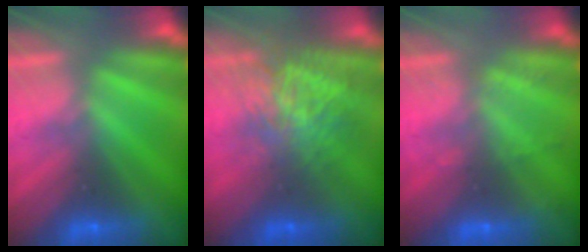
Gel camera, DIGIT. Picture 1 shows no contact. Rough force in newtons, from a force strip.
{"total": 7.6}
{"total": 2.0}